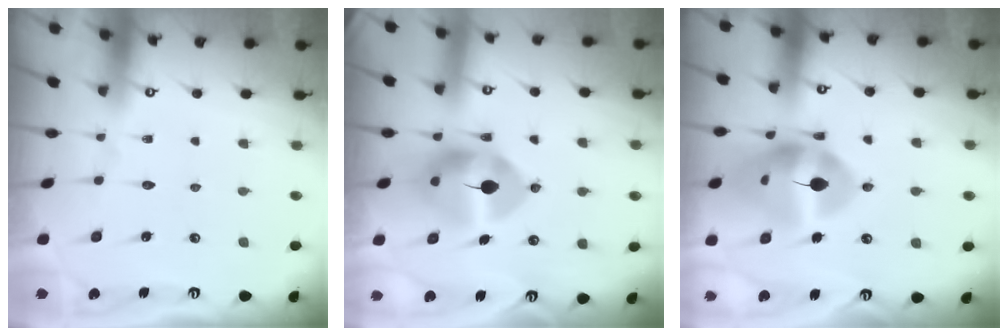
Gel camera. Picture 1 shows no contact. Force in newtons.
{"total": 11.4, "press": 11.2, "slide": 1.8}
{"total": 18.3, "press": 18.1, "slide": 2.0}